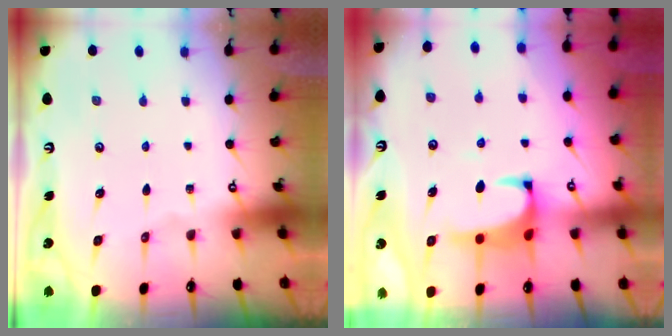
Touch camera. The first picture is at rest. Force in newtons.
{"total": 1.6, "press": 1.3, "slide": 0.9}